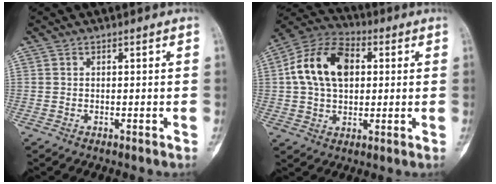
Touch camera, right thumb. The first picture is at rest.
{"total": 14.9, "force": [2.5, 9.8, 10.9], "torque": [-0.183, 0.019, 0.035]}